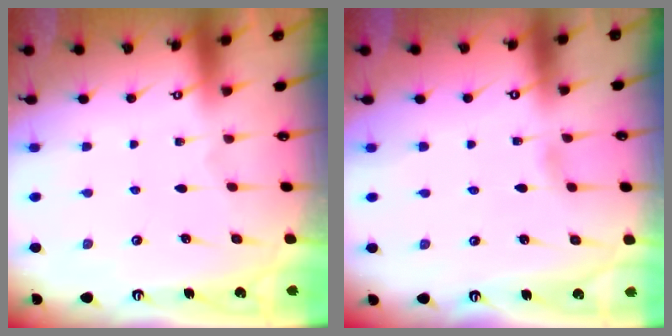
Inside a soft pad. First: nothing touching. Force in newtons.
{"total": 0.6, "press": 0.6, "slide": 0.1}